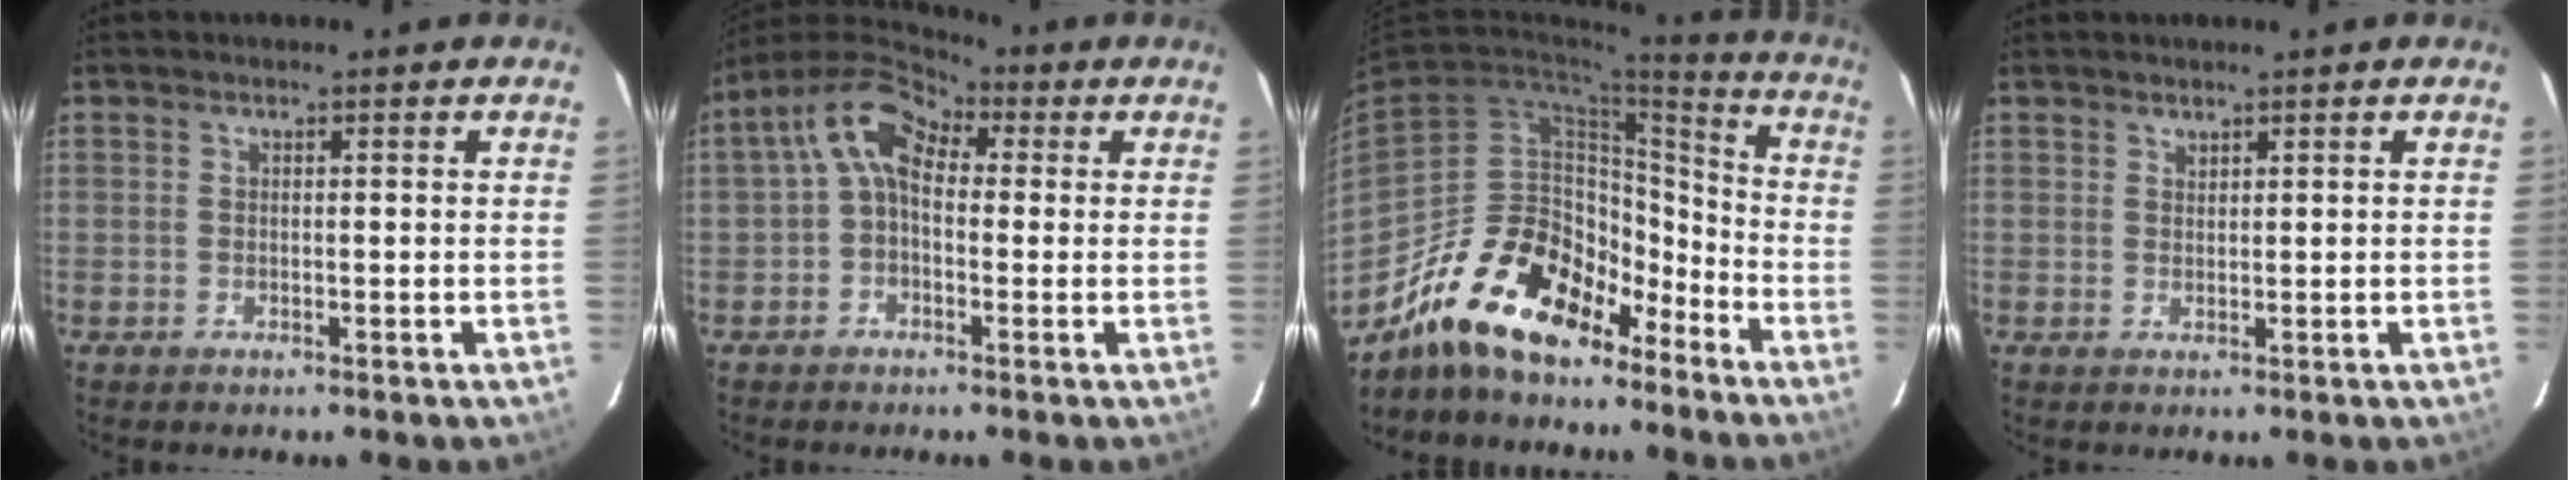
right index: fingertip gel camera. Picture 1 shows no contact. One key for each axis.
{"total": 8.5, "fx": 1.1, "fy": 5.7, "fz": 6.2, "tx": -0.114, "ty": 0.031, "tz": 0.007}
{"total": 20.8, "fx": -14.8, "fy": 10.0, "fz": 10.6, "tx": -0.206, "ty": 0.022, "tz": -0.243}
{"total": 0.8, "fx": 0.8, "fy": 0.3, "fz": 0.1, "tx": -0.001, "ty": 0.001, "tz": 0.015}